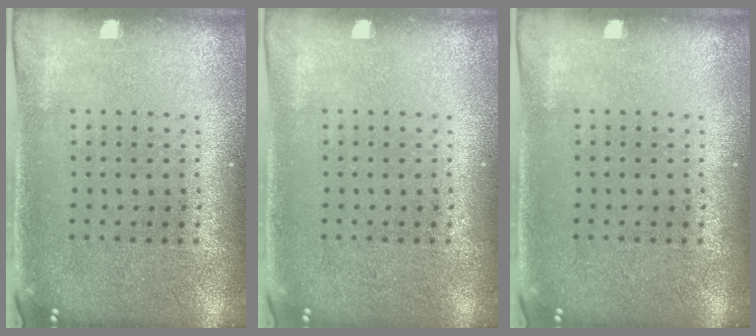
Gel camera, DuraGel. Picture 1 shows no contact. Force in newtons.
{"total": 0.0}
{"total": 0.0}